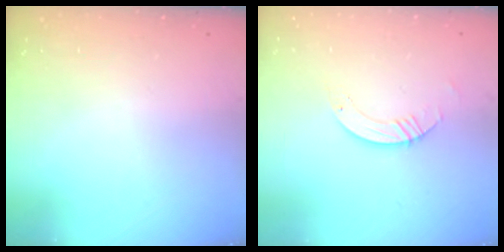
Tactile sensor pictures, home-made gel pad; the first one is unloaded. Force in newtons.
{"total": 3.9, "press": 3.9, "slide": 0.1}